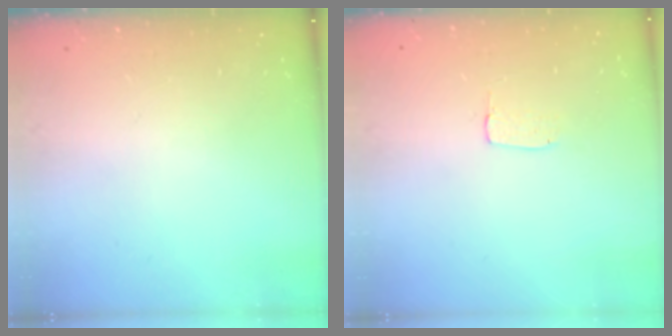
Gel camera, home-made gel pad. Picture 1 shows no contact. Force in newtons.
{"total": 2.9, "press": 2.9, "slide": 0.2}